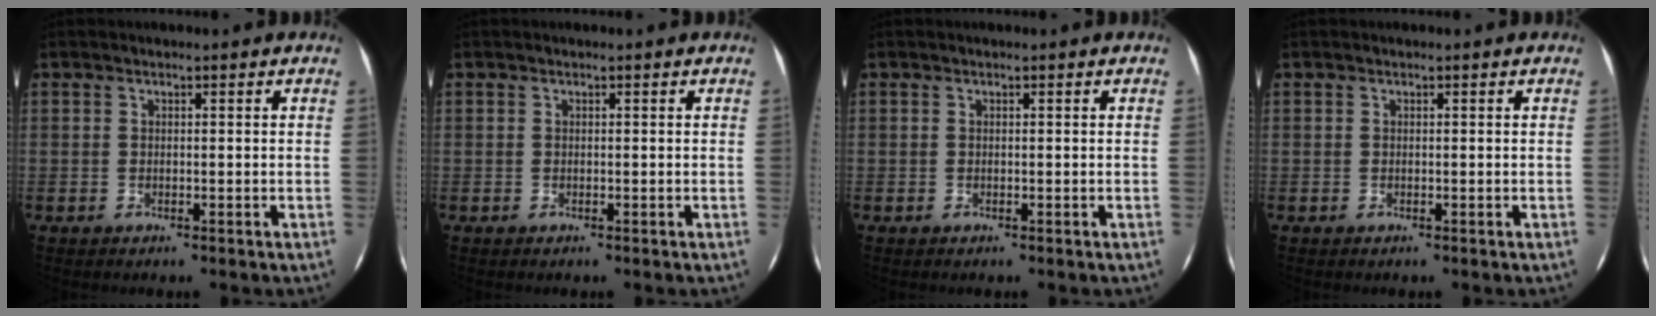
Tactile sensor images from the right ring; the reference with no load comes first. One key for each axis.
{"total": 0.0}
{"total": 0.0}
{"total": 0.0}